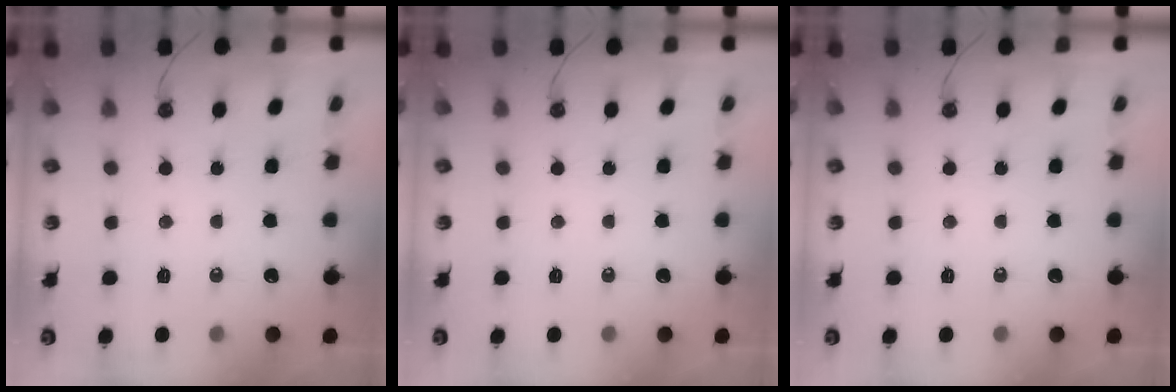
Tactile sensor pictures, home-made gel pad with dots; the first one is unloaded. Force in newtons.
{"total": 0.0}
{"total": 0.0}